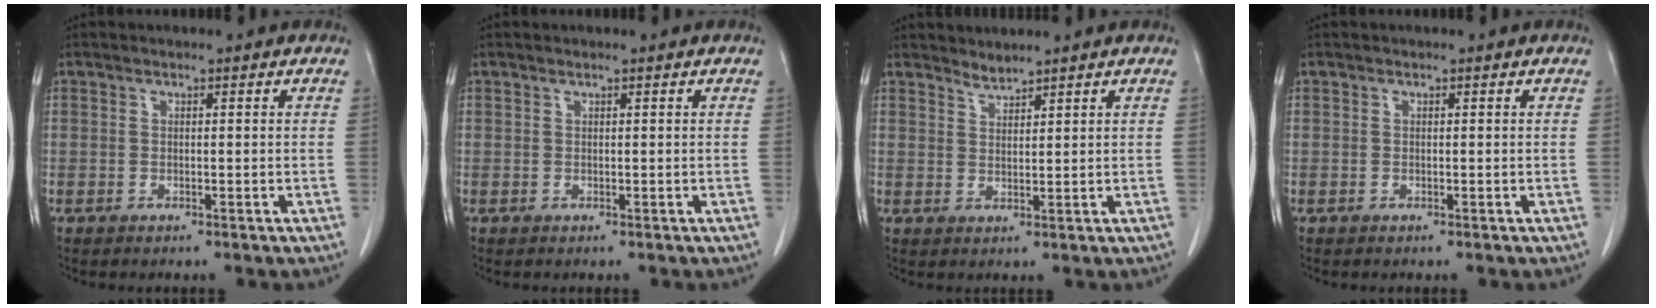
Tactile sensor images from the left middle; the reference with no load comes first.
{"total": 0.0}
{"total": 2.7, "force": [2.7, -0.3, 0.0], "torque": [-0.003, -0.006, 0.056]}
{"total": 0.0}